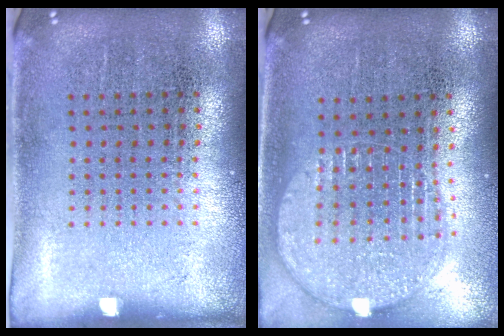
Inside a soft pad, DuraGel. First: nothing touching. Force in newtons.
{"total": 1.6, "press": 1.4, "slide": 0.8}